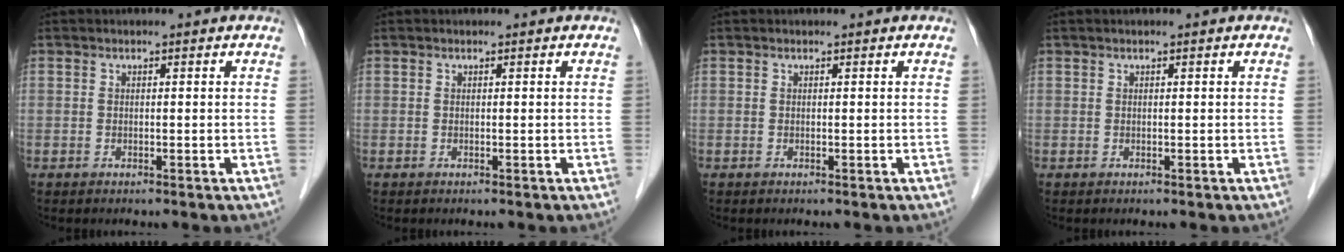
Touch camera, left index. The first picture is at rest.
{"total": 0.0}
{"total": 0.0}
{"total": 0.0}